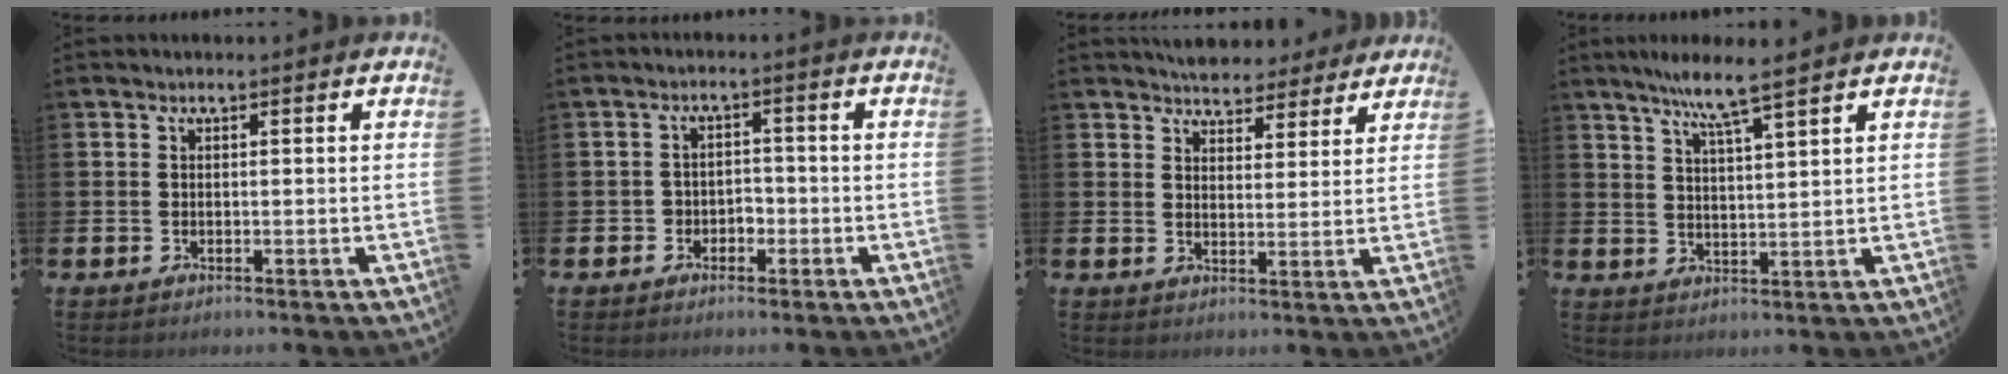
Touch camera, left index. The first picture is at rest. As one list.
[{"total": 2.5, "force": [-1.5, 1.9, 0.4], "torque": [-0.015, 0.006, -0.036]}, {"total": 5.0, "force": [4.8, 1.5, 0.1], "torque": [-0.010, -0.031, 0.085]}, {"total": 6.6, "force": [5.7, -0.1, 3.4], "torque": [-0.077, -0.018, 0.098]}]